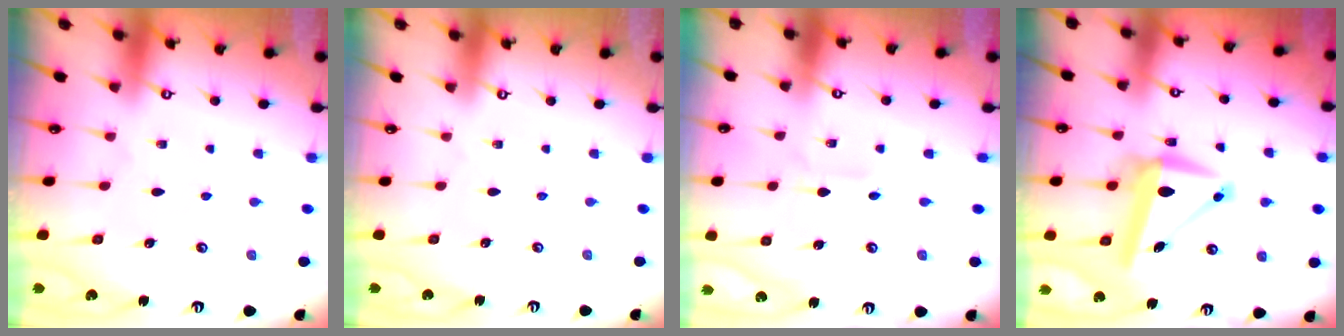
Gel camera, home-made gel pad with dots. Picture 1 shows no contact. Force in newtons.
{"total": 0.0}
{"total": 2.9, "press": 2.9, "slide": 0.3}
{"total": 10.3, "press": 9.8, "slide": 3.2}